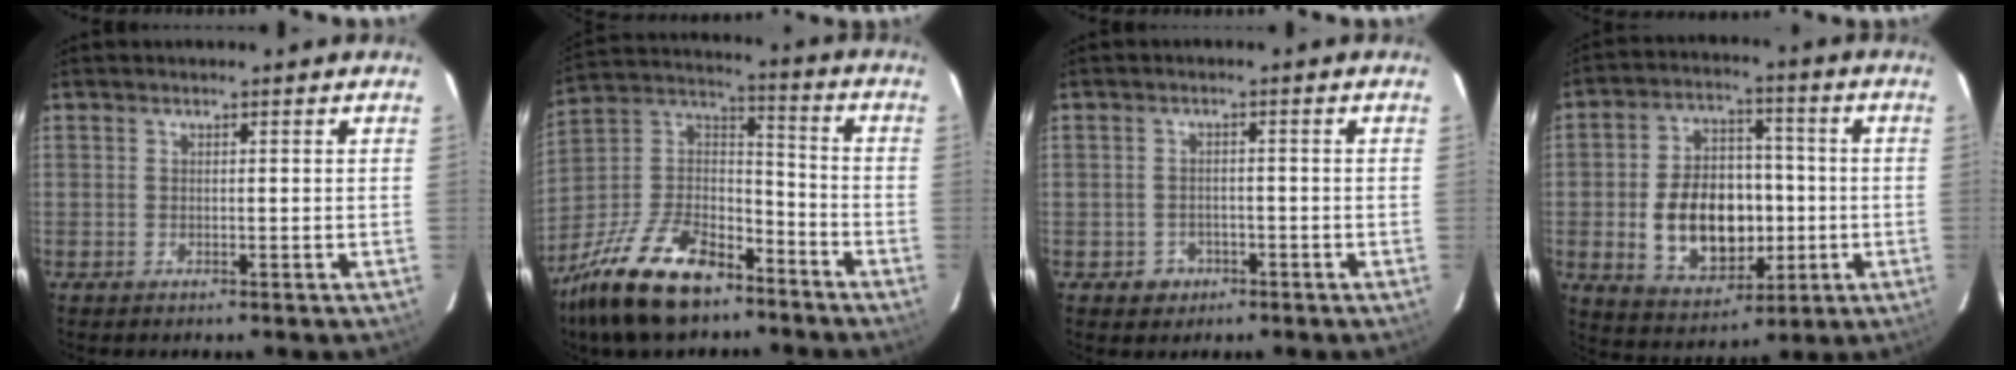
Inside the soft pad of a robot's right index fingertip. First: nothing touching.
{"total": 23.3, "force": [-15.3, 11.7, 13.2], "torque": [-0.284, 0.008, -0.257]}
{"total": 3.6, "force": [-1.6, 3.2, 0.4], "torque": [-0.019, 0.009, -0.018]}
{"total": 15.4, "force": [-2.4, 10.6, 10.9], "torque": [-0.225, 0.019, -0.018]}